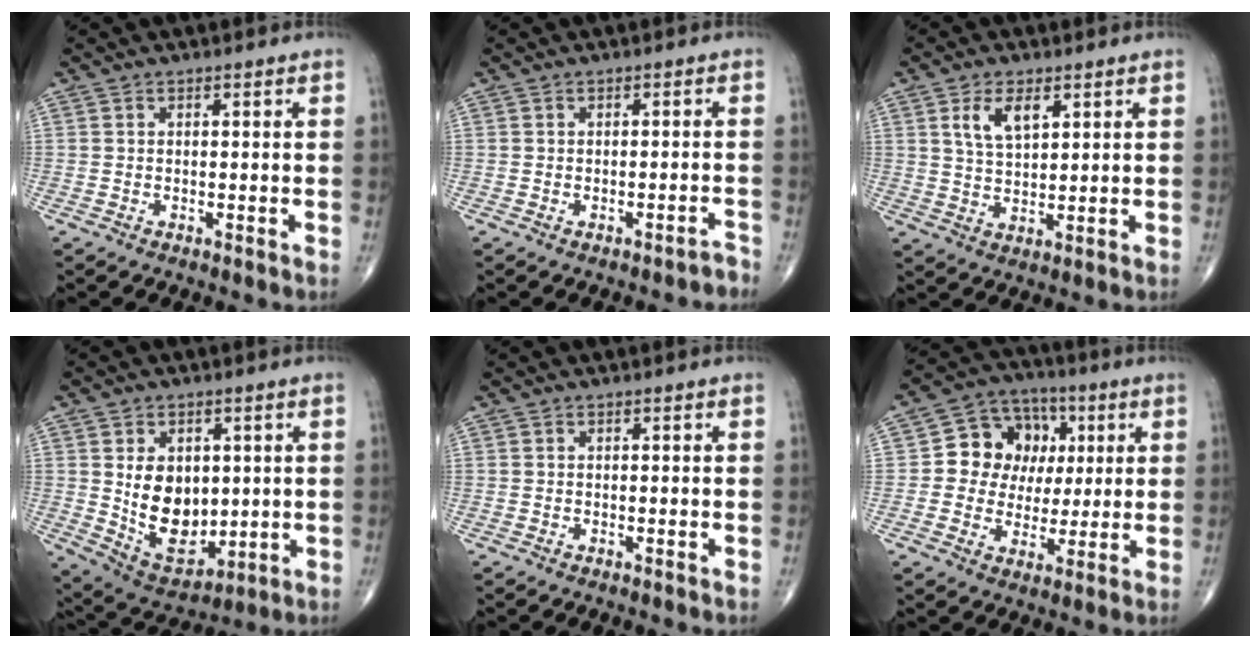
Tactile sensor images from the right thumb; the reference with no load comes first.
{"total": 1.6, "force": [-1.5, 0.4, 0.4], "torque": [-0.002, 0.022, -0.017]}
{"total": 6.5, "force": [2.9, 3.4, 4.8], "torque": [-0.081, -0.014, 0.059]}
{"total": 12.9, "force": [0.9, 8.8, 9.4], "torque": [-0.113, -0.019, 0.042]}
{"total": 0.0}
{"total": 12.8, "force": [2.2, 11.0, 6.3], "torque": [-0.050, 0.011, 0.033]}